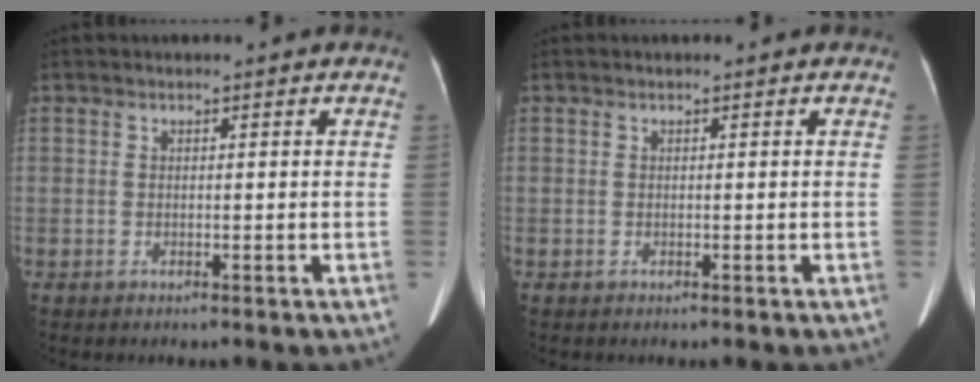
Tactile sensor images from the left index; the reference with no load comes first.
{"total": 0.0}